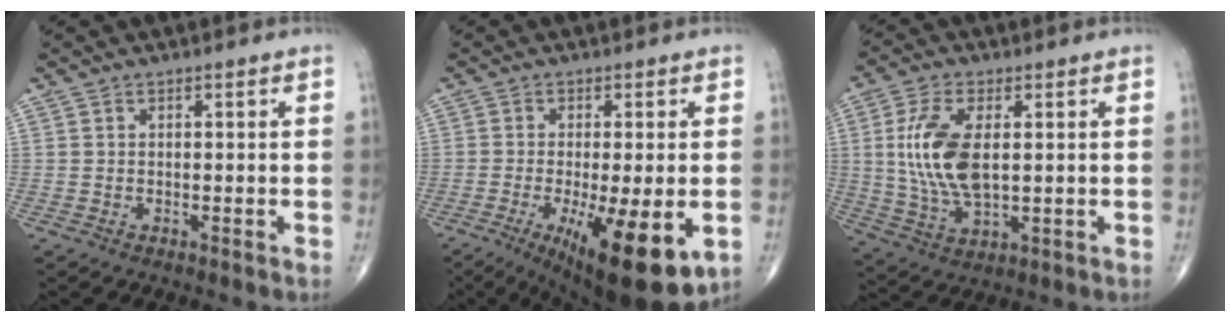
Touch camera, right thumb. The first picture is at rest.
{"total": 16.0, "force": [-5.2, 4.5, 14.5], "torque": [-0.197, -0.023, -0.064]}
{"total": 12.7, "force": [1.6, 6.2, 10.9], "torque": [-0.228, -0.009, 0.037]}